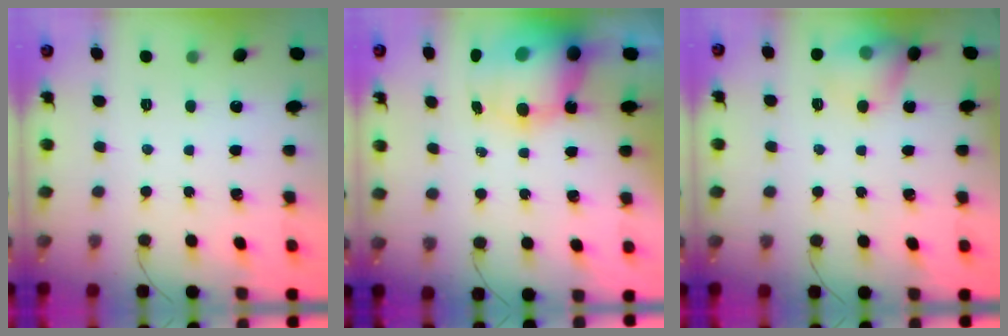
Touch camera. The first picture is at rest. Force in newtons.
{"total": 13.7, "press": 13.3, "slide": 3.3}
{"total": 12.0, "press": 11.5, "slide": 3.4}